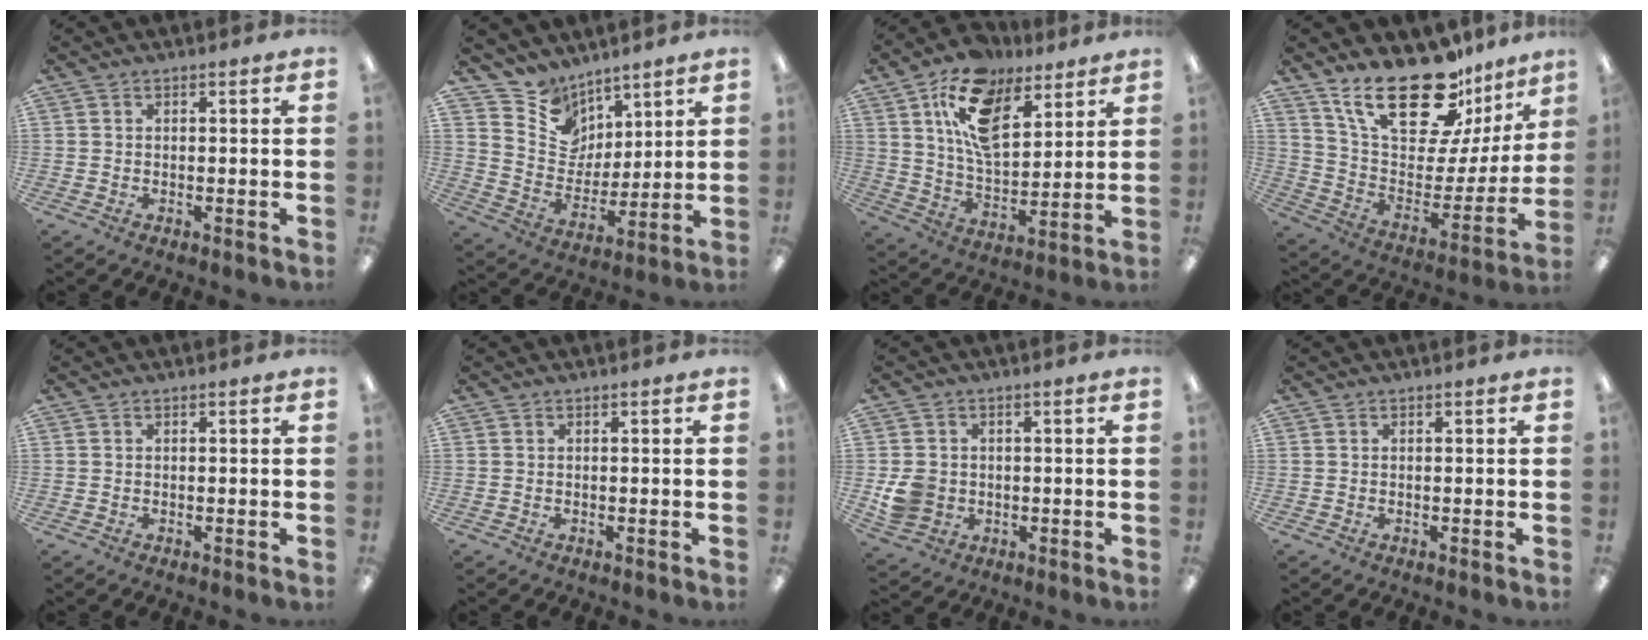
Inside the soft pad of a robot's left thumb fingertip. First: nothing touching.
{"total": 9.8, "force": [7.3, 6.6, 0.3], "torque": [-0.035, -0.072, 0.144]}
{"total": 16.2, "force": [9.5, 8.5, 10.0], "torque": [-0.175, -0.027, 0.171]}
{"total": 26.8, "force": [18.9, 11.1, 15.4], "torque": [-0.258, -0.122, 0.326]}
{"total": 0.0}
{"total": 0.0}
{"total": 6.2, "force": [-0.4, 5.6, 2.4], "torque": [-0.038, 0.011, -0.003]}
{"total": 0.0}